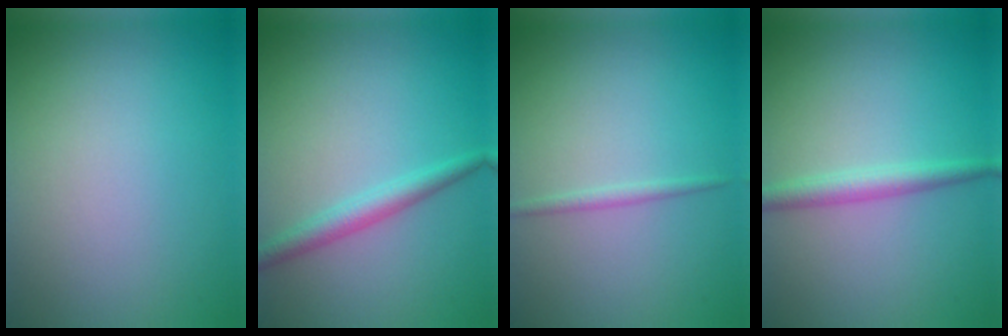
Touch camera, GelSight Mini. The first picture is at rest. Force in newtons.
{"total": 2.3, "press": 2.3, "slide": 0.0}
{"total": 0.9, "press": 0.9, "slide": 0.0}
{"total": 2.3, "press": 2.3, "slide": 0.0}